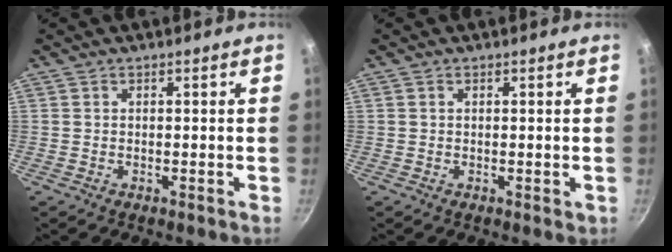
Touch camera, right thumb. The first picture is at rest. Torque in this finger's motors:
{"motor_torque": [-0.59, 0.27, -0.21, 0.14, 0.07]}